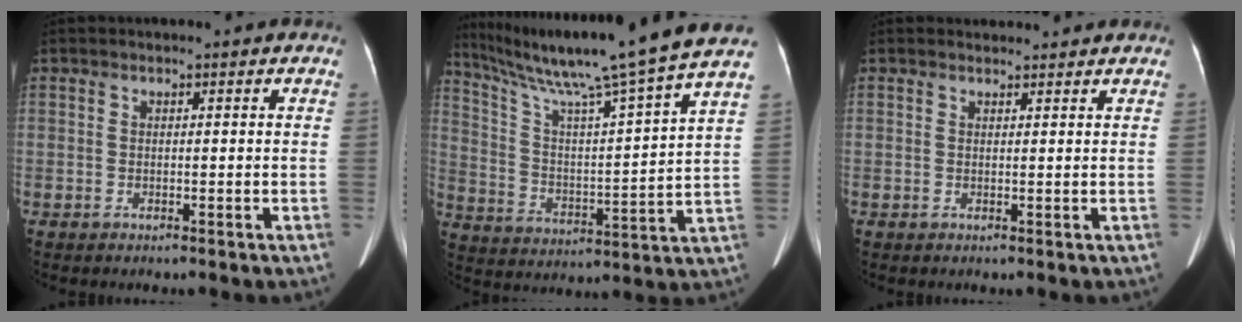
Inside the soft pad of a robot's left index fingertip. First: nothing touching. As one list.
[{"total": 23.9, "force": [19.5, -2.0, 13.7], "torque": [-0.233, -0.018, 0.291]}, {"total": 1.8, "force": [1.8, 0.5, -0.2], "torque": [-0.007, 0.011, 0.023]}]